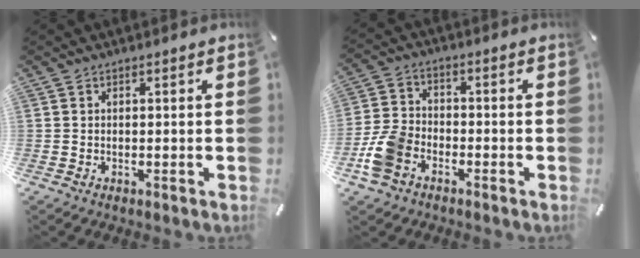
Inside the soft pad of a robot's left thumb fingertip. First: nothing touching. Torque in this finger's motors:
{"motor_torque": [-0.28, 0.60, 0.81, 0.73, 0.25]}